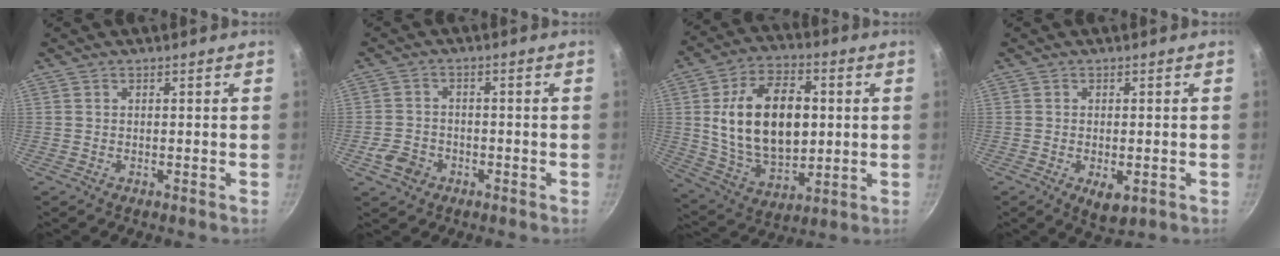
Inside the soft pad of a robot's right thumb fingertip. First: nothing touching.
{"total": 5.0, "force": [-2.4, 3.9, 2.0], "torque": [-0.034, 0.023, -0.043]}
{"total": 20.7, "force": [2.1, 13.0, 16.0], "torque": [-0.252, 0.000, 0.045]}
{"total": 4.7, "force": [-1.4, 2.4, 3.8], "torque": [-0.050, -0.006, -0.015]}